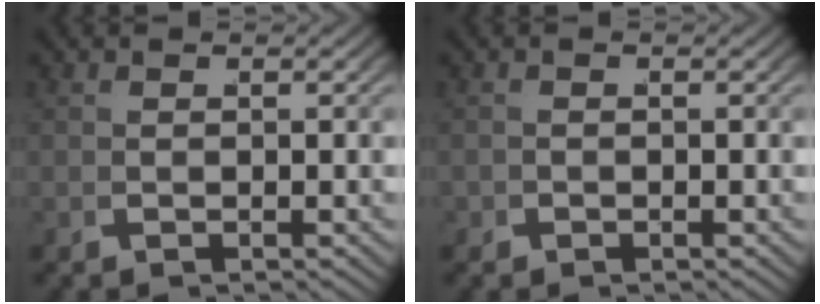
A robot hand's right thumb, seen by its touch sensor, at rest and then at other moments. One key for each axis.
{"total": 0.6, "fx": -0.5, "fy": 0.4, "fz": 0.0, "tx": -0.001, "ty": -0.001, "tz": -0.010}